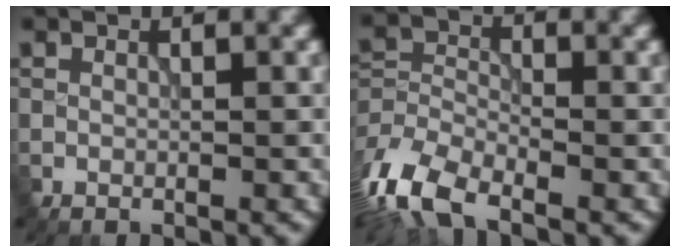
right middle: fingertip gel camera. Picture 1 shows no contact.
{"total": 6.6, "force": [-4.2, 3.1, 4.0], "torque": [-0.084, -0.007, -0.096]}